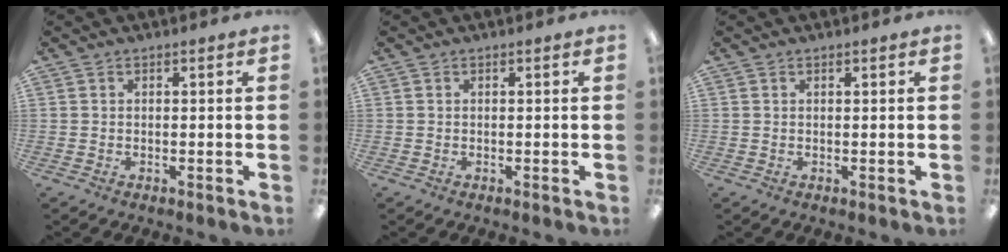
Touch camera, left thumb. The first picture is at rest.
{"total": 0.0}
{"total": 0.5, "force": [0.5, 0.1, 0.2], "torque": [-0.005, 0.001, 0.008]}